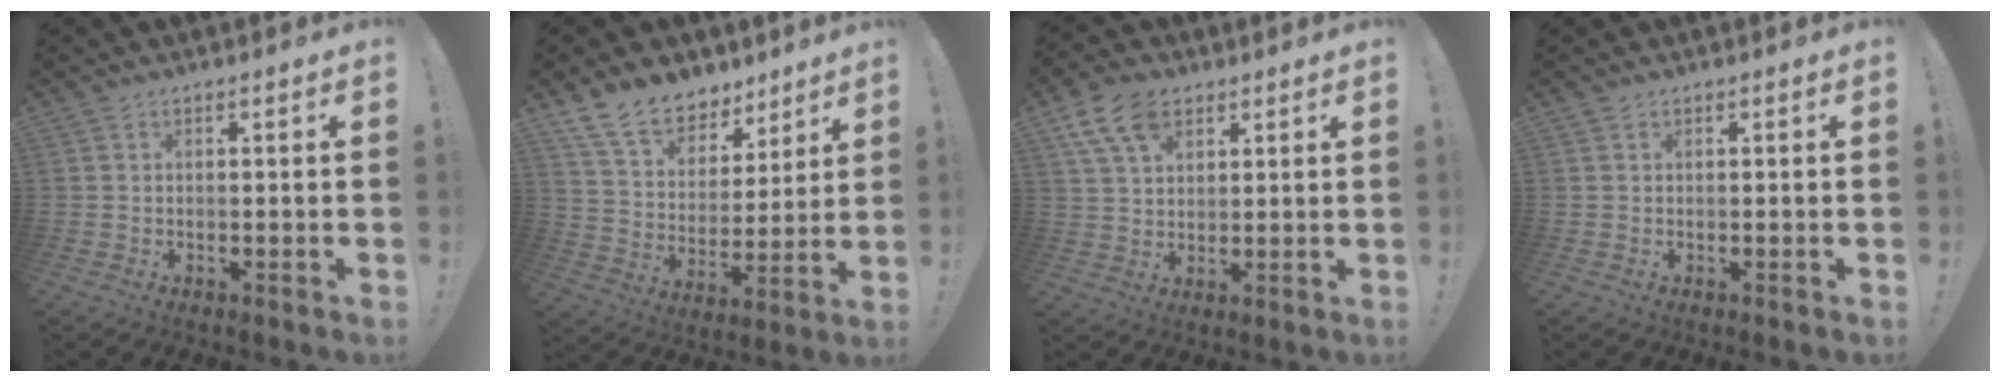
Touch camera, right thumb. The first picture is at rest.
{"total": 14.0, "force": [10.6, 7.9, 4.6], "torque": [-0.080, -0.074, 0.201]}
{"total": 8.9, "force": [5.3, 4.9, 5.1], "torque": [-0.094, -0.011, 0.104]}
{"total": 0.0}